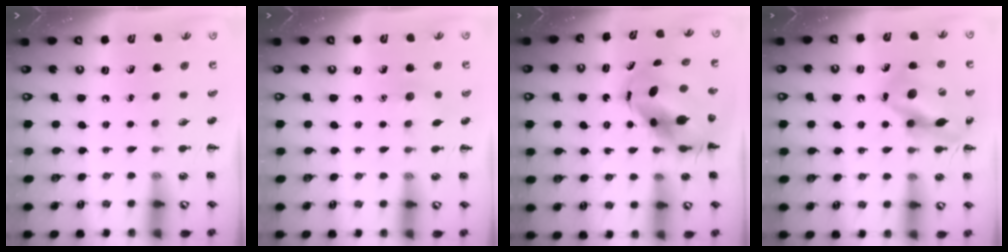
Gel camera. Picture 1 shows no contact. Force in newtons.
{"total": 5.9, "press": 5.7, "slide": 1.4}
{"total": 9.5, "press": 9.1, "slide": 2.7}
{"total": 14.9, "press": 14.6, "slide": 2.9}